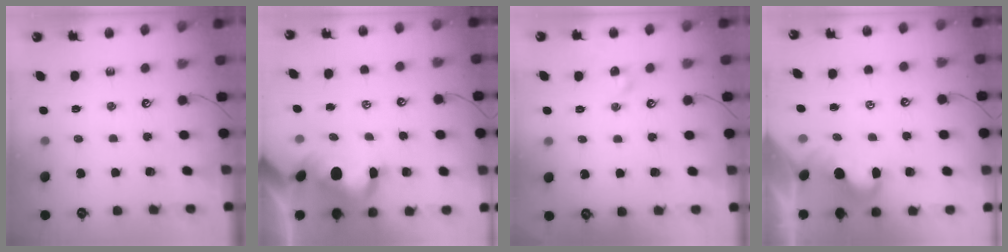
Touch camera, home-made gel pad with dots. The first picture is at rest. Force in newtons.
{"total": 9.8, "press": 9.7, "slide": 1.4}
{"total": 2.1, "press": 2.0, "slide": 0.6}
{"total": 1.8, "press": 1.6, "slide": 0.8}